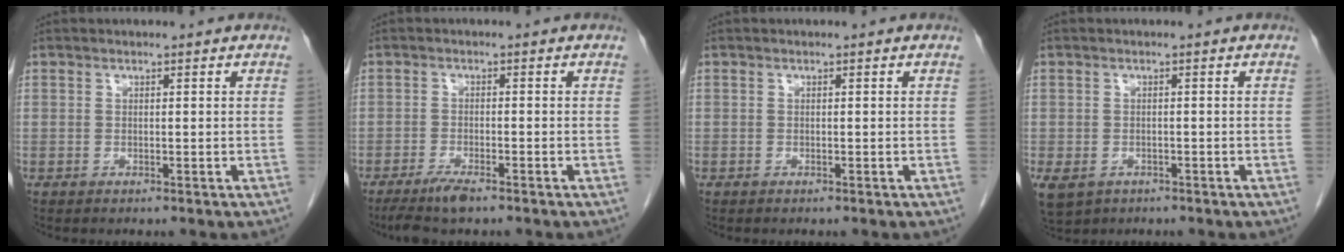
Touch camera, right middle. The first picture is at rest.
{"total": 4.3, "force": [-3.2, 0.6, 2.7], "torque": [-0.056, -0.010, -0.059]}
{"total": 0.0}
{"total": 7.5, "force": [-3.9, 5.6, 3.0], "torque": [-0.081, -0.009, -0.055]}